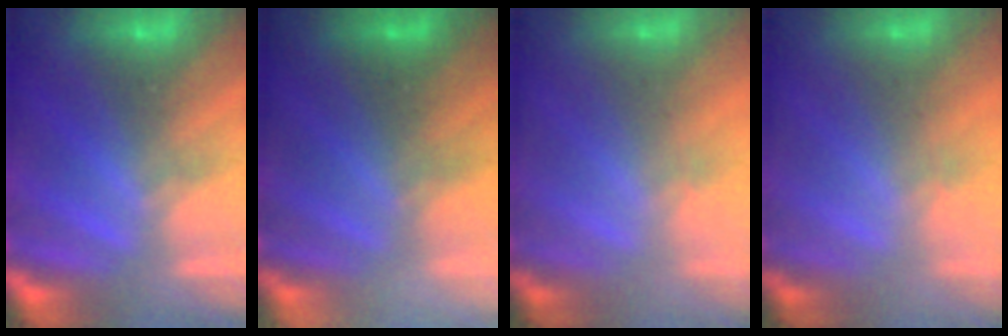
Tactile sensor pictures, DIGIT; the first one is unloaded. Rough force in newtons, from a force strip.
{"total": 2.4}
{"total": 1.5}
{"total": 1.5}